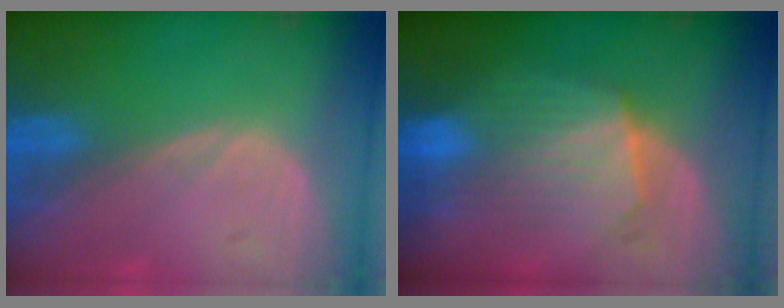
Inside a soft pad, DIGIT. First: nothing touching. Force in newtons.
{"total": 7.0, "press": 6.8, "slide": 1.2}